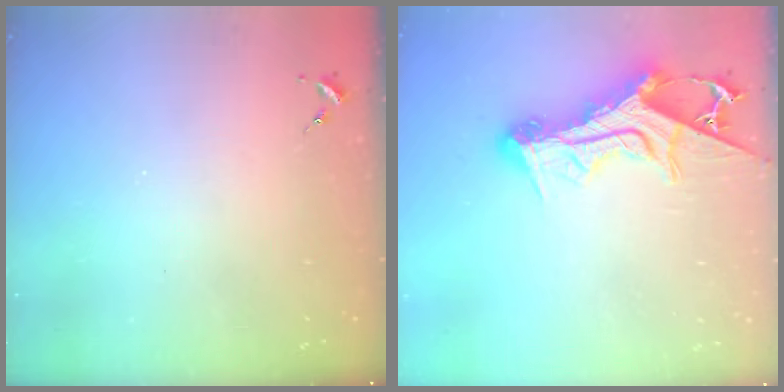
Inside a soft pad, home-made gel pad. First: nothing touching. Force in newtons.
{"total": 15.5, "press": 15.5, "slide": 1.3}